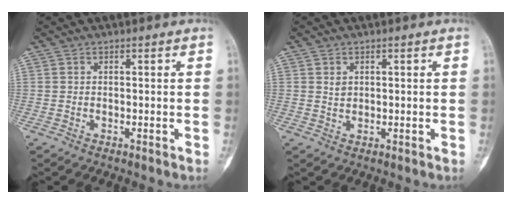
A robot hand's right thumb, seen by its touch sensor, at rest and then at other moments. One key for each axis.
{"total": 1.4, "fx": 0.5, "fy": 1.1, "fz": 0.7, "tx": -0.005, "ty": -0.004, "tz": 0.011}